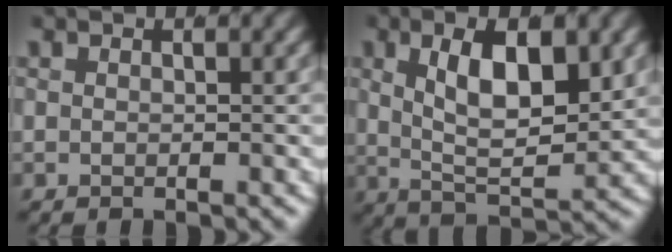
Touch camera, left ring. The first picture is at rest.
{"total": 7.9, "force": [1.1, 4.3, 6.5], "torque": [-0.123, -0.025, 0.023]}